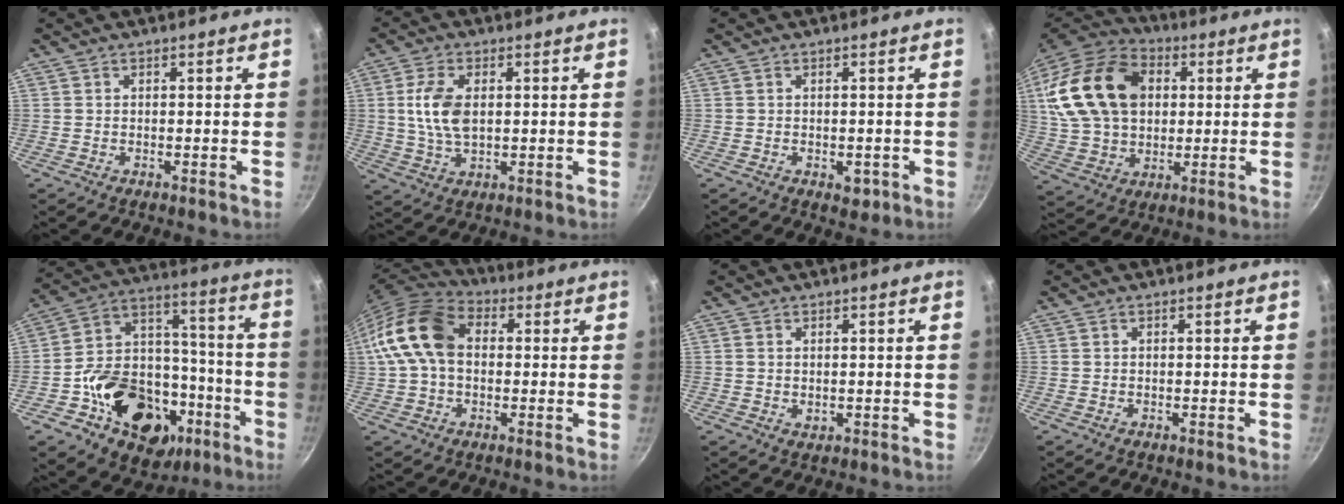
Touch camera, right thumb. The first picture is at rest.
{"total": 8.4, "force": [1.1, 4.6, 6.9], "torque": [-0.133, 0.001, 0.022]}
{"total": 2.8, "force": [-0.9, 1.8, 1.9], "torque": [-0.014, 0.004, -0.007]}
{"total": 23.7, "force": [5.1, 16.8, 15.8], "torque": [-0.283, 0.017, 0.092]}
{"total": 26.4, "force": [-10.9, 18.8, 14.9], "torque": [-0.205, 0.081, -0.160]}
{"total": 14.7, "force": [1.4, 10.1, 10.5], "torque": [-0.180, 0.028, 0.006]}
{"total": 1.4, "force": [0.4, 1.0, 0.9], "torque": [-0.012, -0.001, 0.006]}
{"total": 0.0}